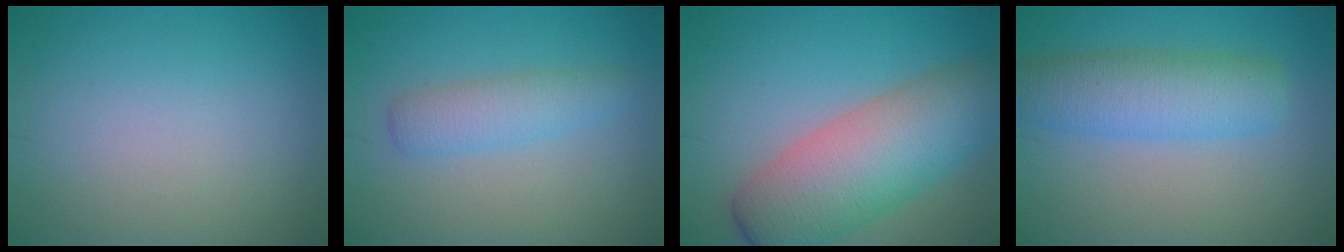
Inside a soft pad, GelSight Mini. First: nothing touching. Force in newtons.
{"total": 2.9, "press": 2.9, "slide": 0.1}
{"total": 9.2, "press": 9.2, "slide": 0.5}
{"total": 5.6, "press": 5.6, "slide": 0.1}